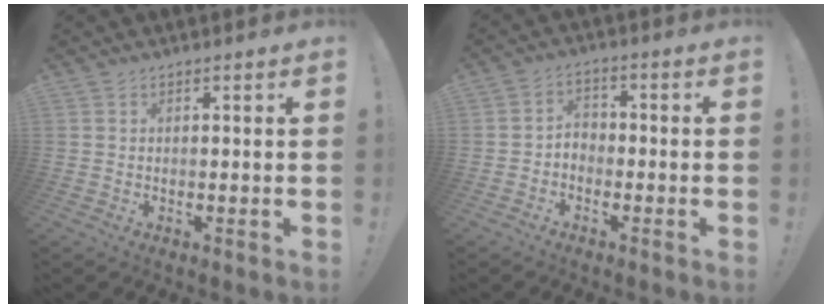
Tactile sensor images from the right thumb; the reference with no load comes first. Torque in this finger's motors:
{"motor_torque": [0.10, 0.53, 0.56, -0.57, -0.02]}